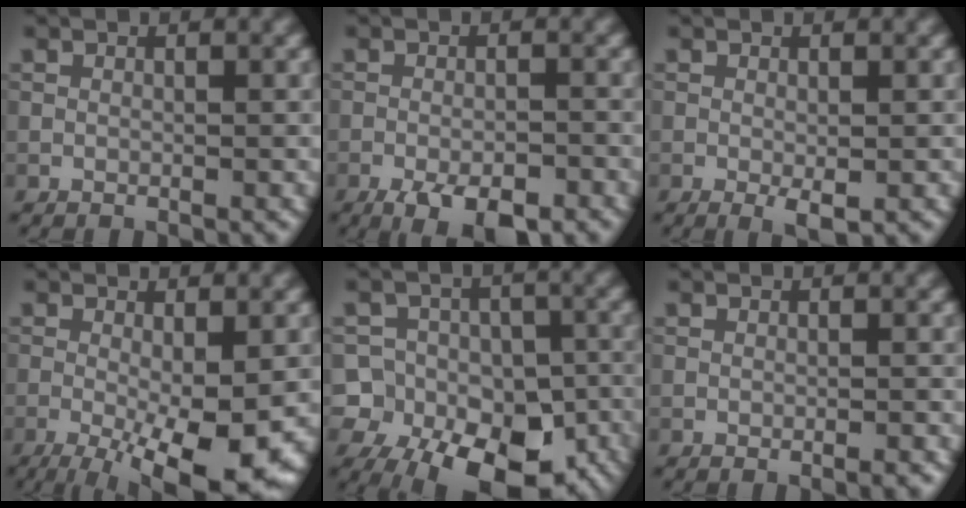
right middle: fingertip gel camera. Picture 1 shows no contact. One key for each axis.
{"total": 5.0, "fx": -3.2, "fy": 1.5, "fz": 3.5, "tx": -0.059, "ty": -0.004, "tz": -0.050}
{"total": 1.4, "fx": -0.3, "fy": 0.3, "fz": 1.3, "tx": -0.021, "ty": -0.008, "tz": -0.003}
{"total": 10.0, "fx": -3.0, "fy": 2.8, "fz": 9.1, "tx": -0.152, "ty": -0.025, "tz": -0.035}
{"total": 16.9, "fx": -9.1, "fy": 12.1, "fz": 7.3, "tx": -0.116, "ty": -0.032, "tz": -0.145}
{"total": 0.9, "fx": -0.4, "fy": 0.1, "fz": 0.8, "tx": -0.009, "ty": -0.001, "tz": -0.006}